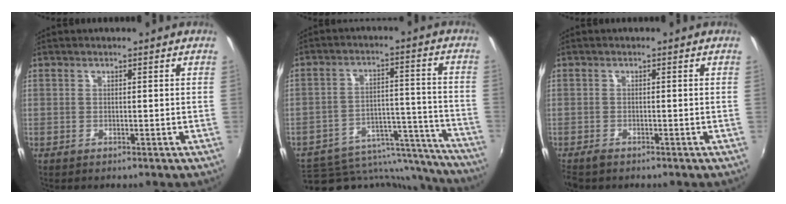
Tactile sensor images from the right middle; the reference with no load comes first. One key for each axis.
{"total": 21.0, "fx": -18.7, "fy": 7.6, "fz": 5.6, "tx": -0.094, "ty": 0.035, "tz": -0.236}
{"total": 2.2, "fx": -1.8, "fy": 0.9, "fz": 0.9, "tx": -0.025, "ty": -0.008, "tz": -0.035}